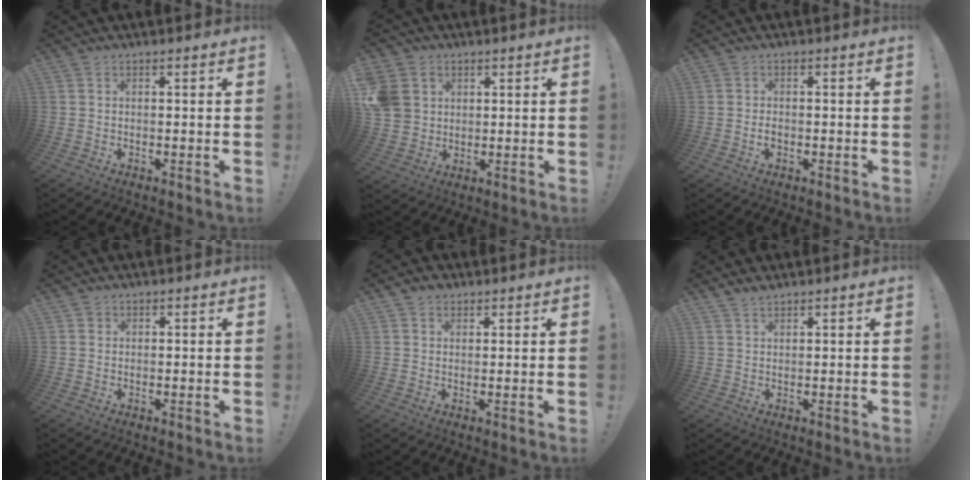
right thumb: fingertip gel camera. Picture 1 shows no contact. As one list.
[{"total": 8.6, "force": [2.7, 7.6, 3.0], "torque": [-0.068, -0.005, 0.060]}, {"total": 1.7, "force": [-0.8, 1.1, 1.0], "torque": [-0.010, 0.000, -0.016]}, {"total": 1.1, "force": [0.7, 0.9, 0.1], "torque": [0.005, -0.002, 0.012]}, {"total": 2.6, "force": [1.6, 2.0, 0.6], "torque": [-0.003, -0.005, 0.028]}, {"total": 2.2, "force": [2.0, 0.6, 0.7], "torque": [-0.008, -0.013, 0.037]}]